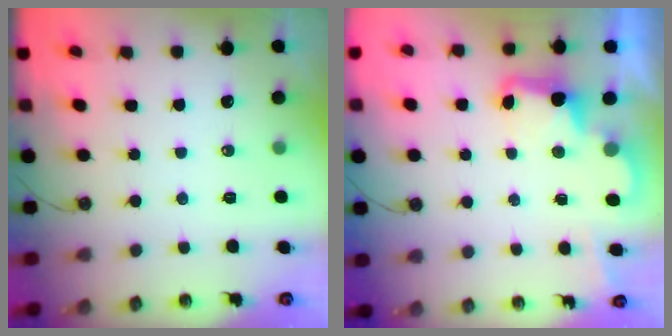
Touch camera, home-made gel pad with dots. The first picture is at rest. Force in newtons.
{"total": 3.2, "press": 3.1, "slide": 0.6}